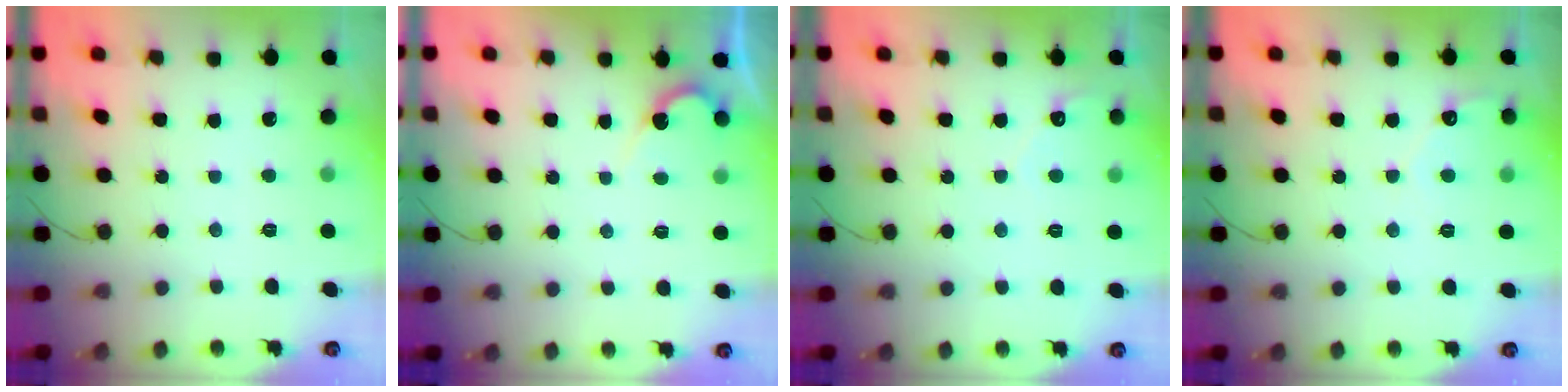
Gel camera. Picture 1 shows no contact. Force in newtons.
{"total": 3.6, "press": 3.6, "slide": 0.2}
{"total": 2.7, "press": 2.7, "slide": 0.2}
{"total": 3.5, "press": 3.5, "slide": 0.3}